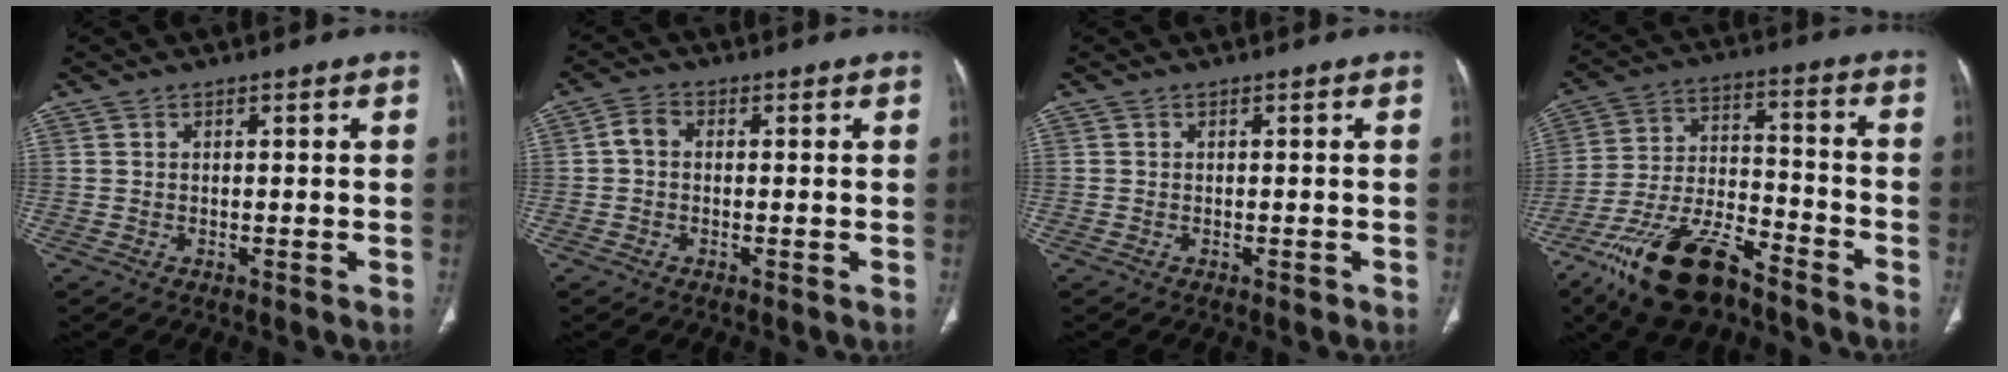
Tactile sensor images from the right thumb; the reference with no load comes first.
{"total": 2.9, "force": [-0.1, 2.1, 2.0], "torque": [-0.034, 0.008, -0.010]}
{"total": 0.6, "force": [-0.4, 0.3, 0.3], "torque": [-0.002, 0.000, -0.006]}
{"total": 17.9, "force": [-12.4, 7.0, 10.9], "torque": [-0.202, 0.064, -0.223]}